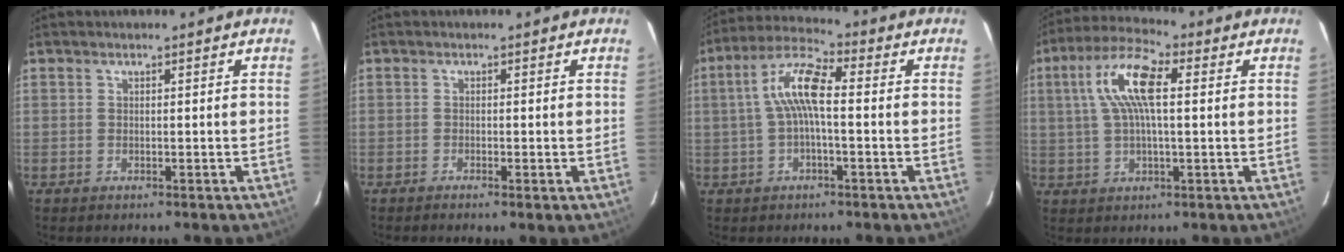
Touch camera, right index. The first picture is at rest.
{"total": 0.8, "force": [-0.4, 0.1, 0.7], "torque": [-0.014, -0.002, -0.009]}
{"total": 8.8, "force": [0.2, 2.4, 8.5], "torque": [-0.176, 0.023, 0.000]}
{"total": 11.1, "force": [2.6, 3.5, 10.2], "torque": [-0.204, 0.023, 0.045]}